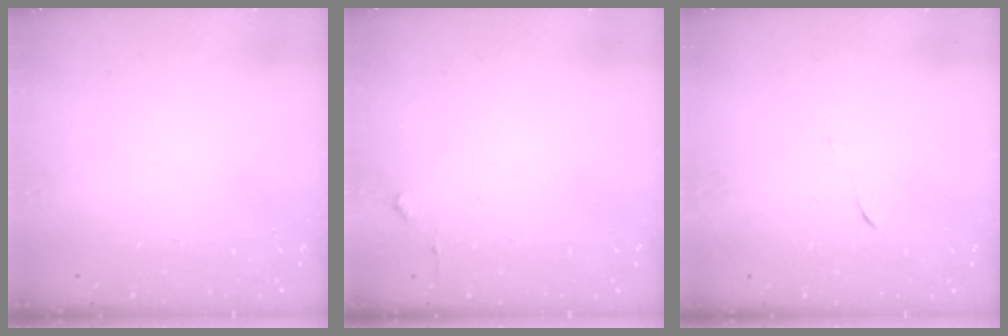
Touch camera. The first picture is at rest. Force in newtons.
{"total": 2.7, "press": 2.6, "slide": 0.4}
{"total": 4.5, "press": 4.3, "slide": 1.0}